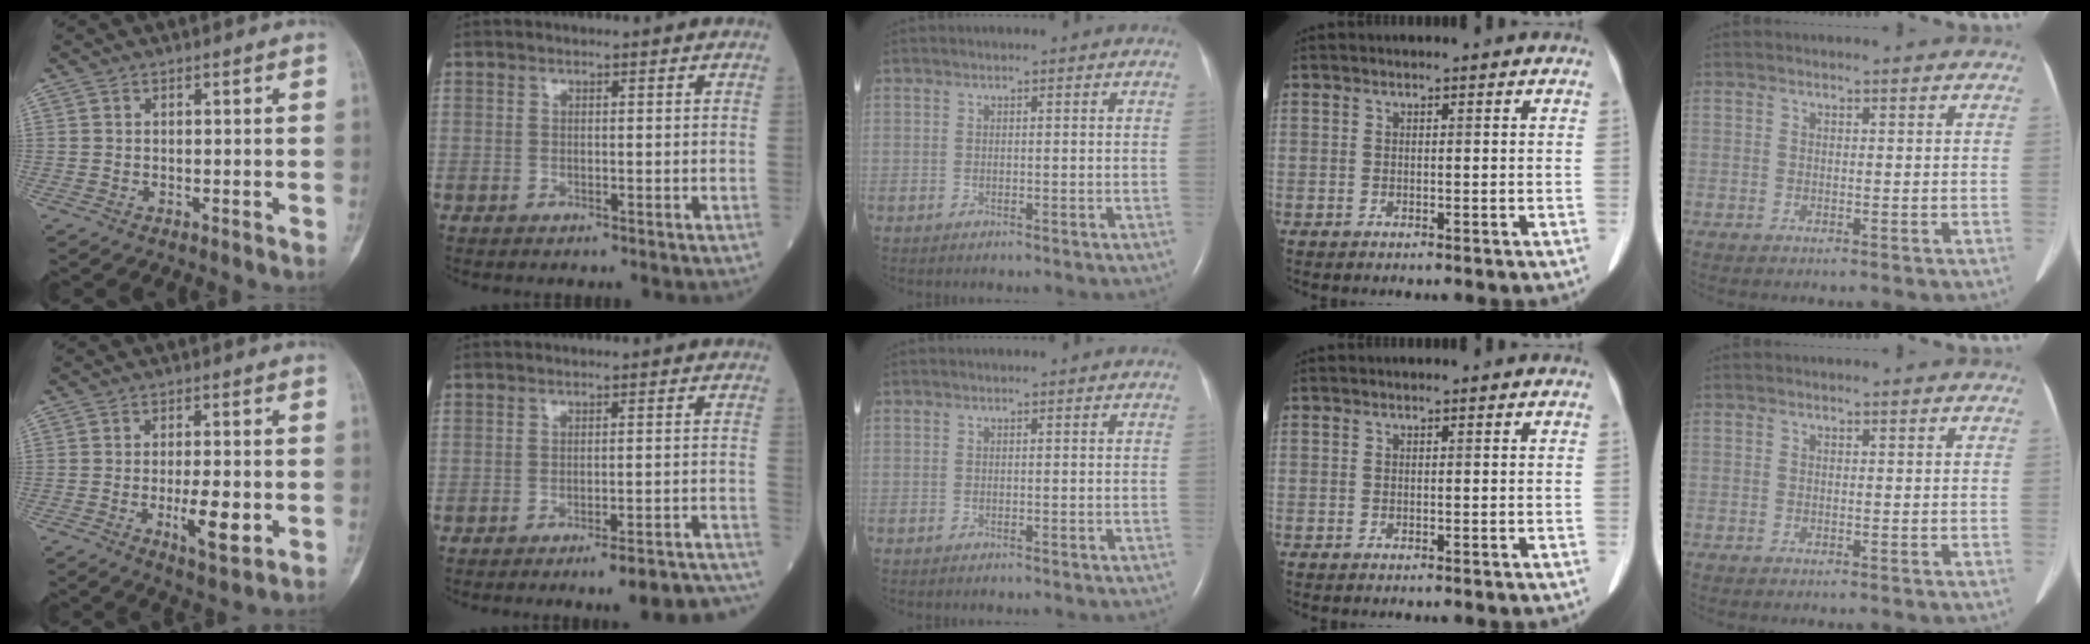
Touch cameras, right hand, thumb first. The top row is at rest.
{"thumb": {"total": 7.6, "force": [-1.7, 2.5, 7.0], "torque": [-0.108, -0.008, -0.024]}, "index": {"total": 10.4, "force": [-9.5, 0.5, 4.2], "torque": [-0.027, 0.019, -0.115]}}